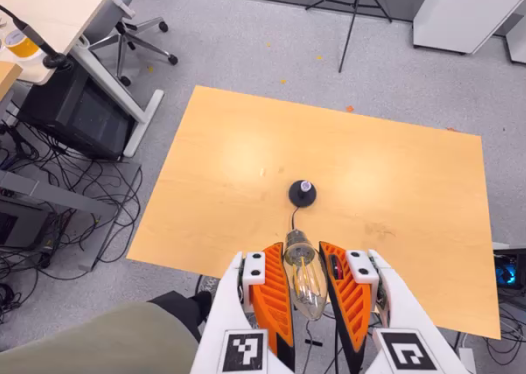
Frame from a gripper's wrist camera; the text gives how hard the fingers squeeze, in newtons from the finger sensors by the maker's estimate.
{"total": 20.4, "left": 22.0, "right": 18.8}